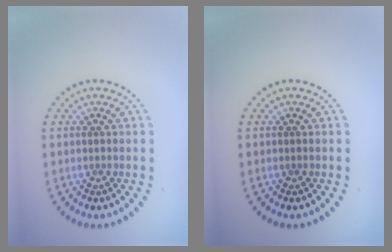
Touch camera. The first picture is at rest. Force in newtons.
{"total": 0.0}